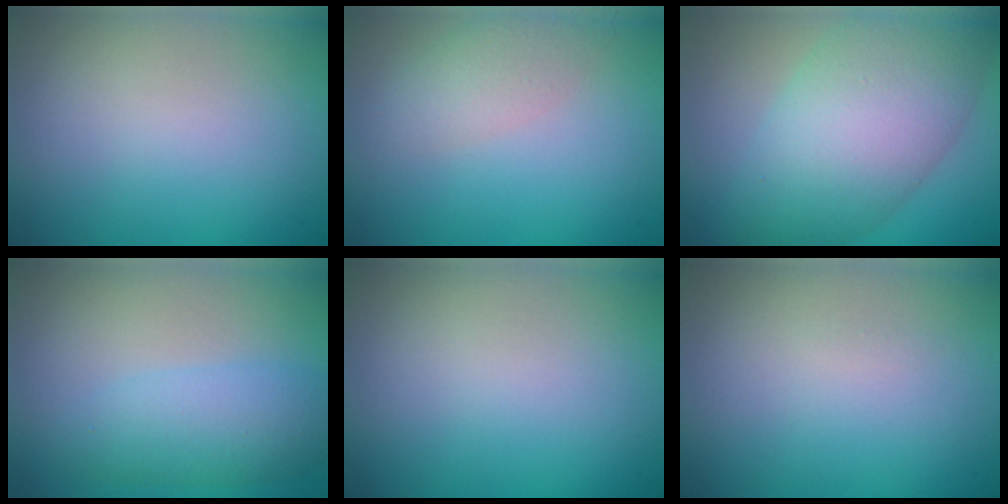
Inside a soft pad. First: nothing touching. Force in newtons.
{"total": 2.4, "press": 2.4, "slide": 0.2}
{"total": 9.9, "press": 9.9, "slide": 0.4}
{"total": 3.8, "press": 3.8, "slide": 0.1}
{"total": 0.0}
{"total": 0.0}